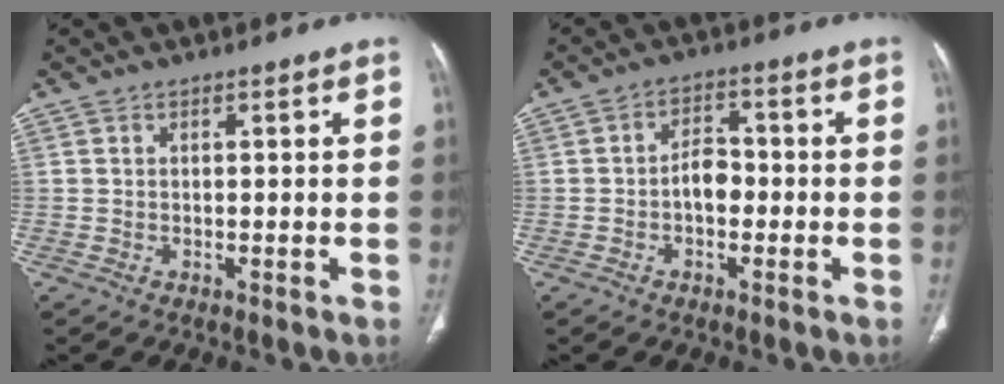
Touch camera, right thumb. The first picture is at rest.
{"total": 4.7, "force": [-1.0, 3.1, 3.4], "torque": [-0.039, 0.021, -0.024]}